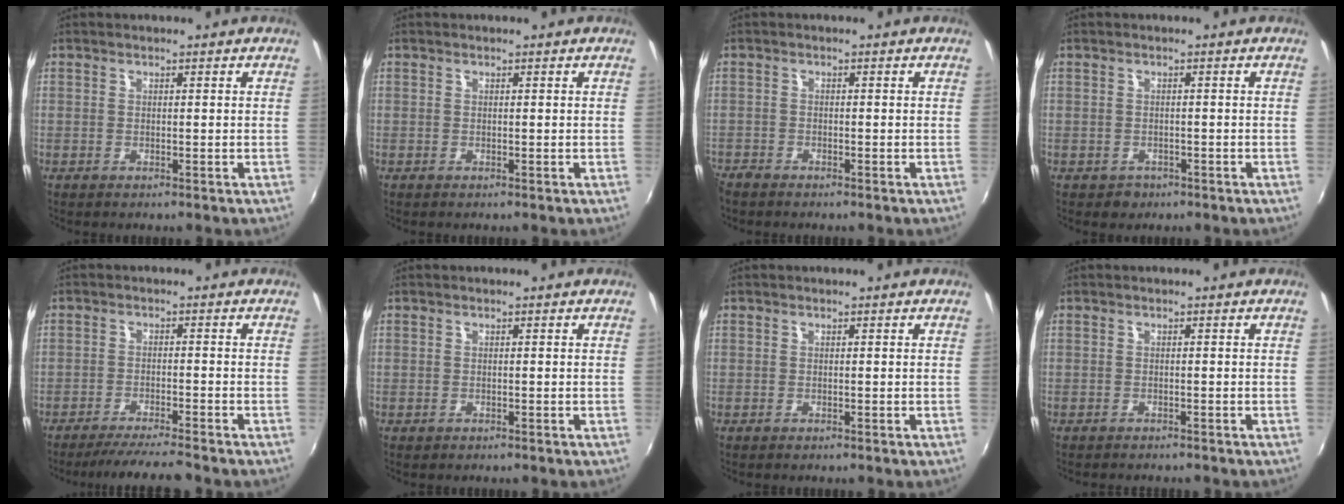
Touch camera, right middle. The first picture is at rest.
{"total": 0.0}
{"total": 2.4, "force": [-2.2, 0.8, 0.4], "torque": [-0.018, -0.011, -0.046]}
{"total": 2.1, "force": [-1.1, 1.8, 0.5], "torque": [-0.012, -0.002, -0.014]}
{"total": 6.6, "force": [-6.1, -0.1, 2.6], "torque": [-0.065, -0.007, -0.102]}
{"total": 0.0}
{"total": 0.0}
{"total": 1.8, "force": [-1.7, 0.4, 0.4], "torque": [-0.016, -0.010, -0.026]}